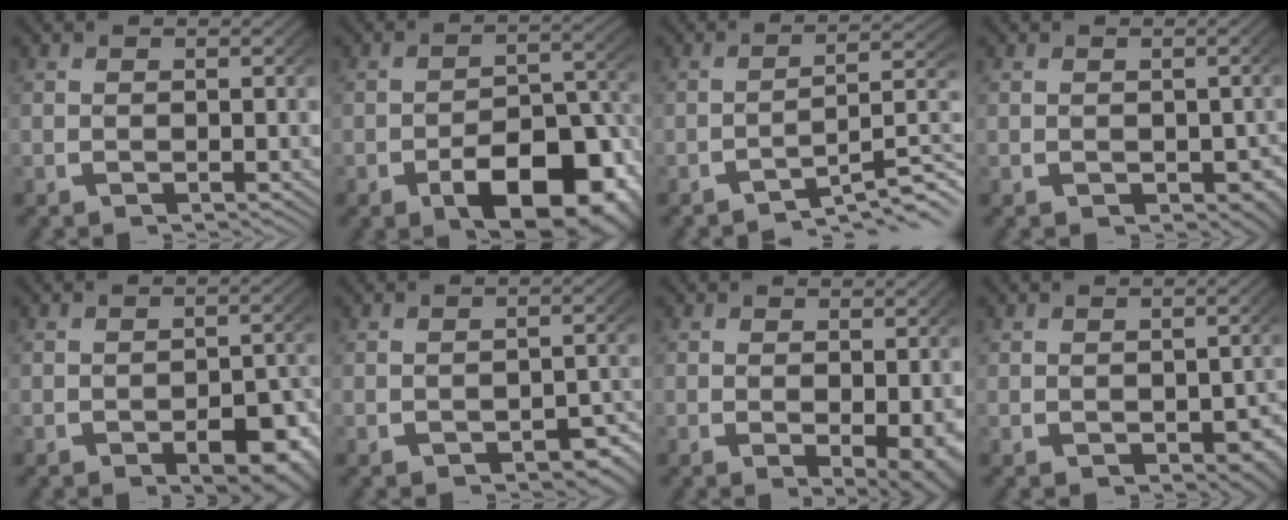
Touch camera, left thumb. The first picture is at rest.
{"total": 9.7, "force": [-3.5, 5.3, 7.3], "torque": [-0.106, -0.036, -0.036]}
{"total": 7.0, "force": [-4.0, 2.6, 5.2], "torque": [-0.072, -0.013, -0.051]}
{"total": 2.2, "force": [-0.3, 1.8, 1.2], "torque": [-0.013, -0.017, 0.008]}
{"total": 4.7, "force": [-1.7, 2.5, 3.7], "torque": [-0.048, -0.018, -0.019]}
{"total": 2.6, "force": [-1.5, 1.4, 1.5], "torque": [-0.018, -0.012, -0.017]}
{"total": 3.5, "force": [-0.3, 1.5, 3.1], "torque": [-0.045, -0.022, 0.010]}
{"total": 2.6, "force": [-0.3, 1.9, 1.7], "torque": [-0.021, -0.018, 0.009]}